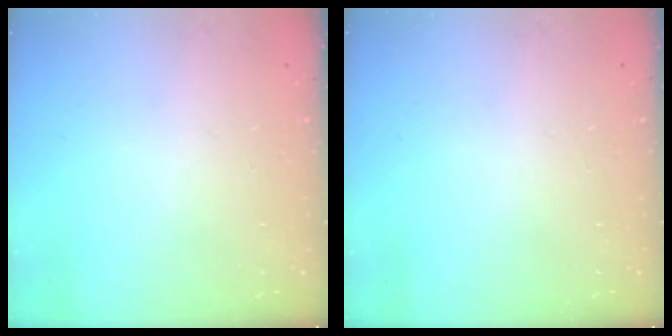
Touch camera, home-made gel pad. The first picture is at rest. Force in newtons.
{"total": 0.0}